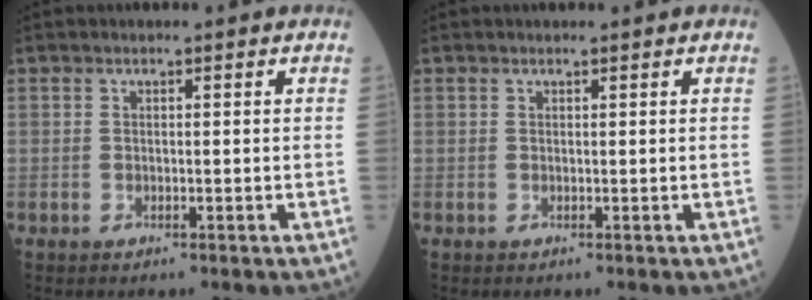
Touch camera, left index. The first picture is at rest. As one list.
[{"total": 0.6, "force": [0.6, 0.0, 0.0], "torque": [-0.003, 0.003, 0.009]}]